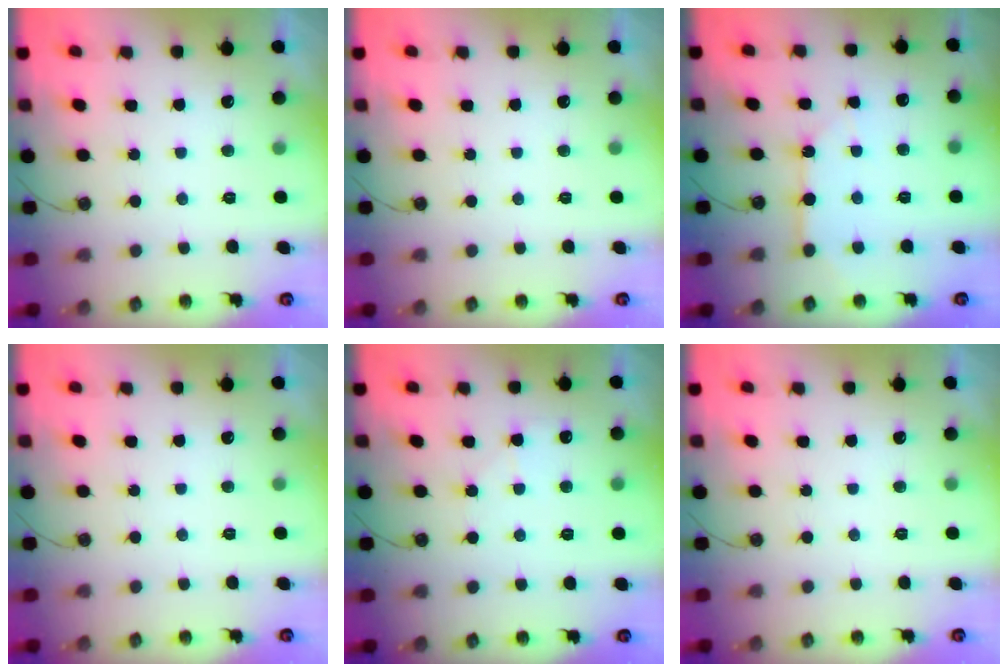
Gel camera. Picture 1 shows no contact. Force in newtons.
{"total": 0.0}
{"total": 6.3, "press": 6.3, "slide": 0.6}
{"total": 0.0}
{"total": 4.8, "press": 4.7, "slide": 0.7}
{"total": 0.0}